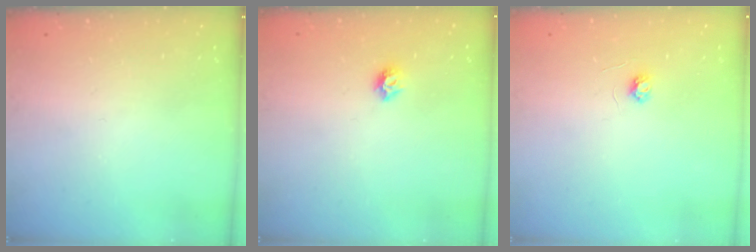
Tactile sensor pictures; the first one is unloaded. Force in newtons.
{"total": 6.0, "press": 5.9, "slide": 0.7}
{"total": 3.1, "press": 3.1, "slide": 0.3}